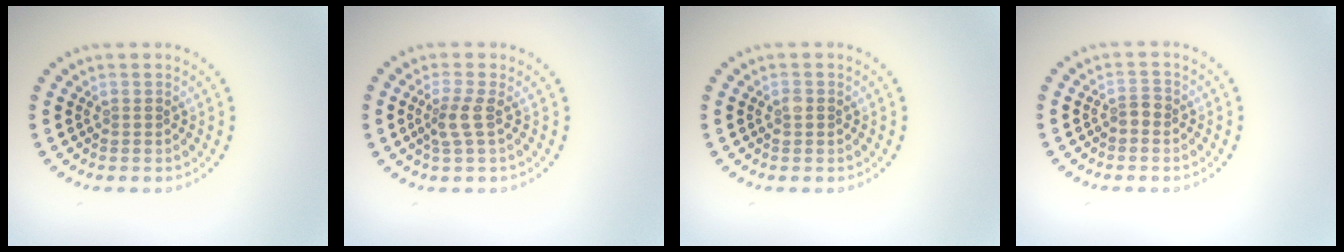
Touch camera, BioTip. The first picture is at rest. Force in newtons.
{"total": 1.9, "press": 1.5, "slide": 1.2}
{"total": 1.2, "press": 1.2, "slide": 0.0}
{"total": 1.1, "press": 0.9, "slide": 0.5}